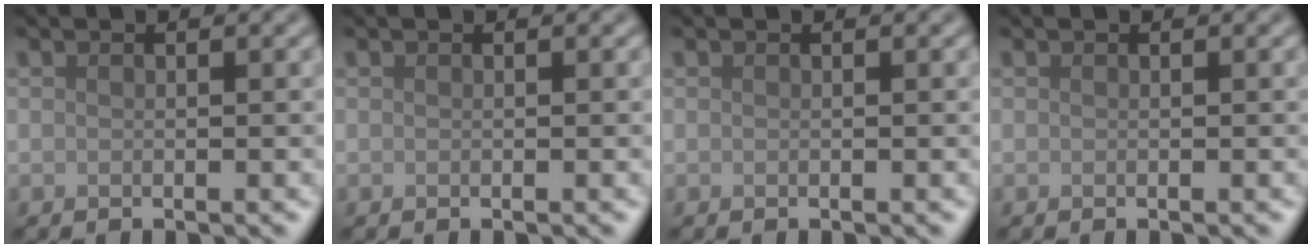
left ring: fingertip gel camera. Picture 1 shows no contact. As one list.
[{"total": 0.0}, {"total": 0.0}, {"total": 0.0}]